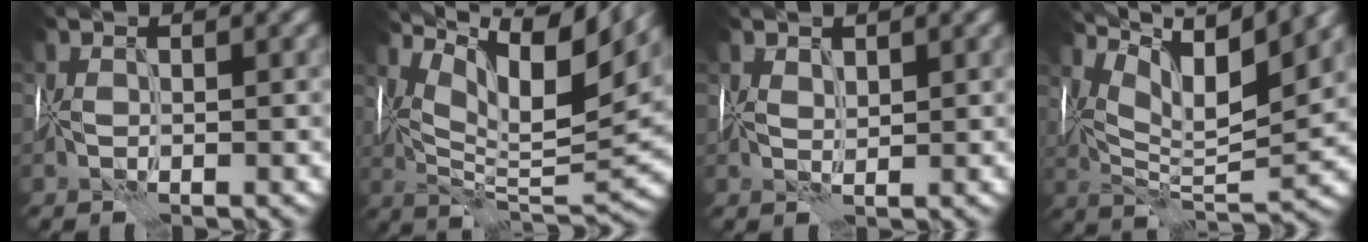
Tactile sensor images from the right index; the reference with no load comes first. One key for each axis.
{"total": 12.4, "fx": 6.1, "fy": 3.8, "fz": 10.1, "tx": -0.174, "ty": 0.009, "tz": 0.104}
{"total": 0.5, "fx": 0.5, "fy": 0.0, "fz": 0.2, "tx": -0.005, "ty": -0.004, "tz": 0.010}
{"total": 10.9, "fx": 6.2, "fy": 2.6, "fz": 8.6, "tx": -0.149, "ty": 0.009, "tz": 0.104}